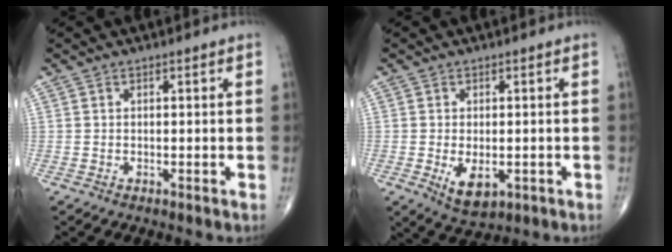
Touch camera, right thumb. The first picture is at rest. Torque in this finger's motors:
{"motor_torque": [-0.43, 0.60, 0.32, 0.30, 0.11]}